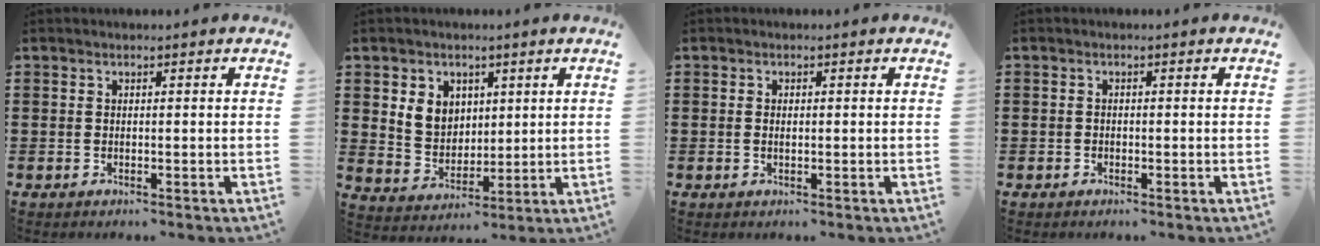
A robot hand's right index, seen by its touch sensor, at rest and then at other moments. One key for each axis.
{"total": 5.6, "fx": 2.2, "fy": 4.9, "fz": 1.5, "tx": -0.046, "ty": 0.012, "tz": 0.039}
{"total": 1.0, "fx": -0.1, "fy": 0.4, "fz": 0.9, "tx": -0.019, "ty": 0.000, "tz": -0.001}
{"total": 0.9, "fx": -0.6, "fy": 0.6, "fz": 0.1, "tx": -0.004, "ty": 0.002, "tz": -0.015}